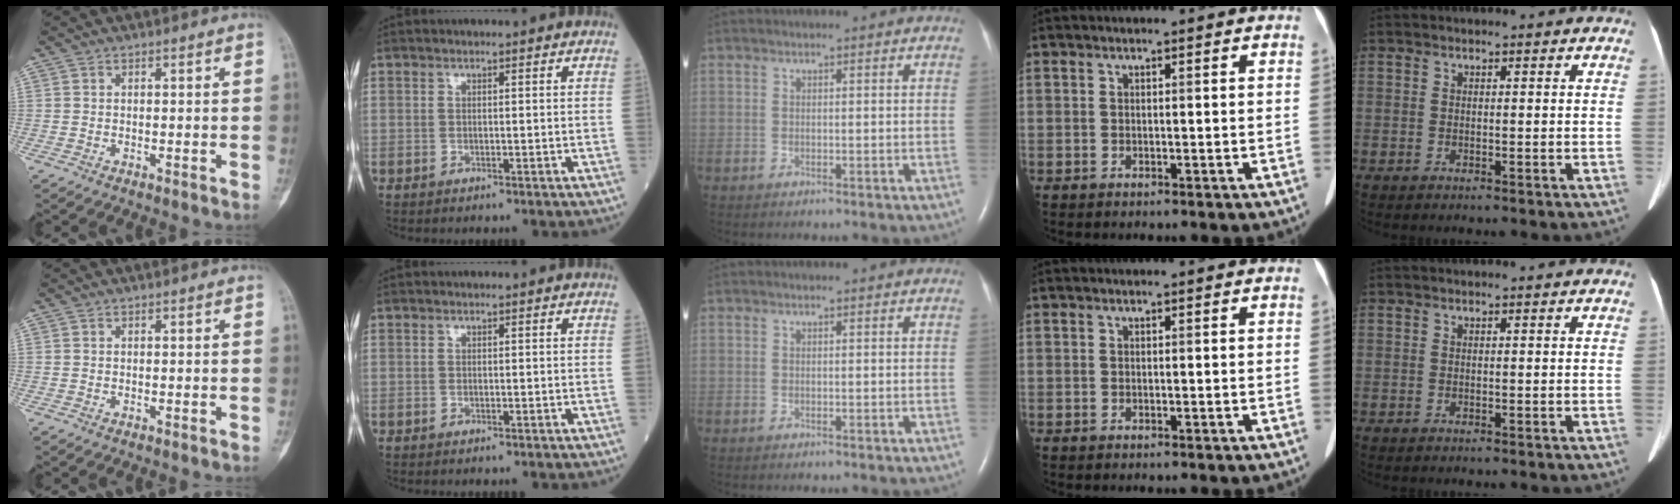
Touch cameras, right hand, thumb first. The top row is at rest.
{}